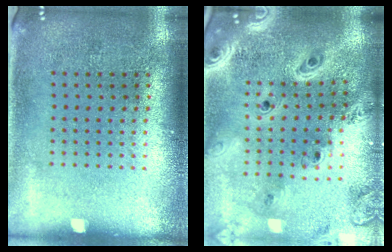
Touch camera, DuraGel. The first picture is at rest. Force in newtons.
{"total": 3.7, "press": 2.8, "slide": 2.4}